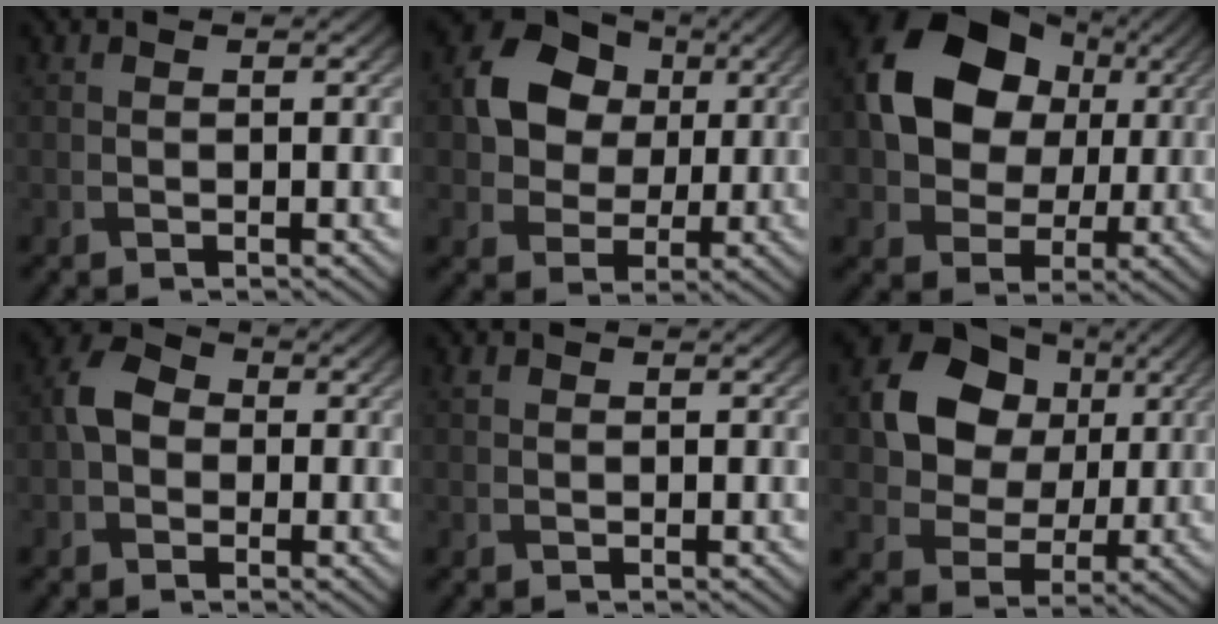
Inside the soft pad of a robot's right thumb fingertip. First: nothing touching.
{"total": 11.2, "force": [2.6, 9.1, 6.0], "torque": [-0.129, 0.020, 0.037]}
{"total": 14.9, "force": [2.7, 11.6, 9.1], "torque": [-0.182, 0.017, 0.034]}
{"total": 4.6, "force": [-0.5, 3.7, 2.6], "torque": [-0.057, 0.009, -0.018]}
{"total": 0.6, "force": [0.3, 0.4, 0.2], "torque": [-0.006, 0.001, 0.008]}
{"total": 12.4, "force": [3.2, 10.1, 6.5], "torque": [-0.140, 0.015, 0.050]}